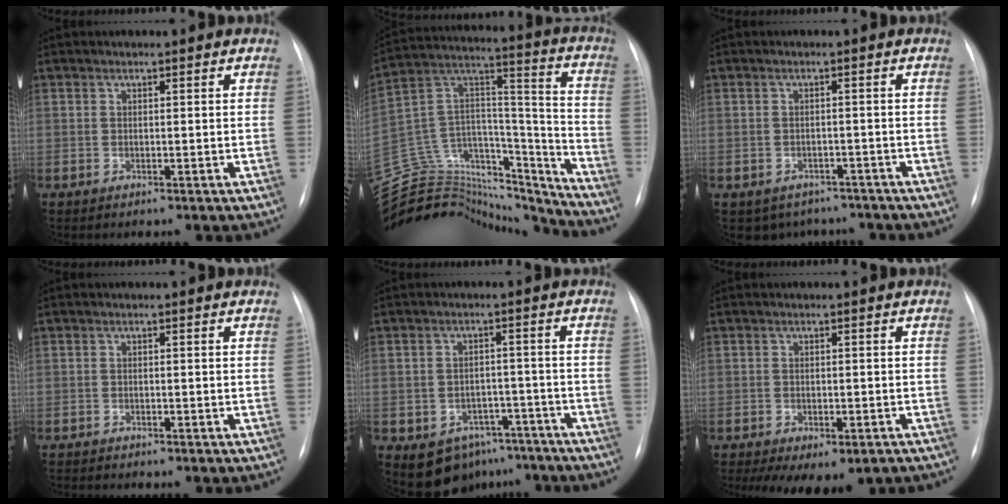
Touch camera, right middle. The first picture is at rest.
{"total": 30.1, "force": [-27.4, 9.5, 8.2], "torque": [-0.185, 0.037, -0.422]}
{"total": 5.6, "force": [-4.5, 3.4, 0.5], "torque": [0.005, 0.012, -0.053]}
{"total": 1.4, "force": [-1.4, 0.1, 0.2], "torque": [-0.003, -0.004, -0.020]}
{"total": 8.4, "force": [-5.7, 5.8, 2.4], "torque": [-0.022, 0.024, -0.072]}
{"total": 8.3, "force": [-5.5, 4.0, 4.8], "torque": [-0.062, 0.002, -0.074]}